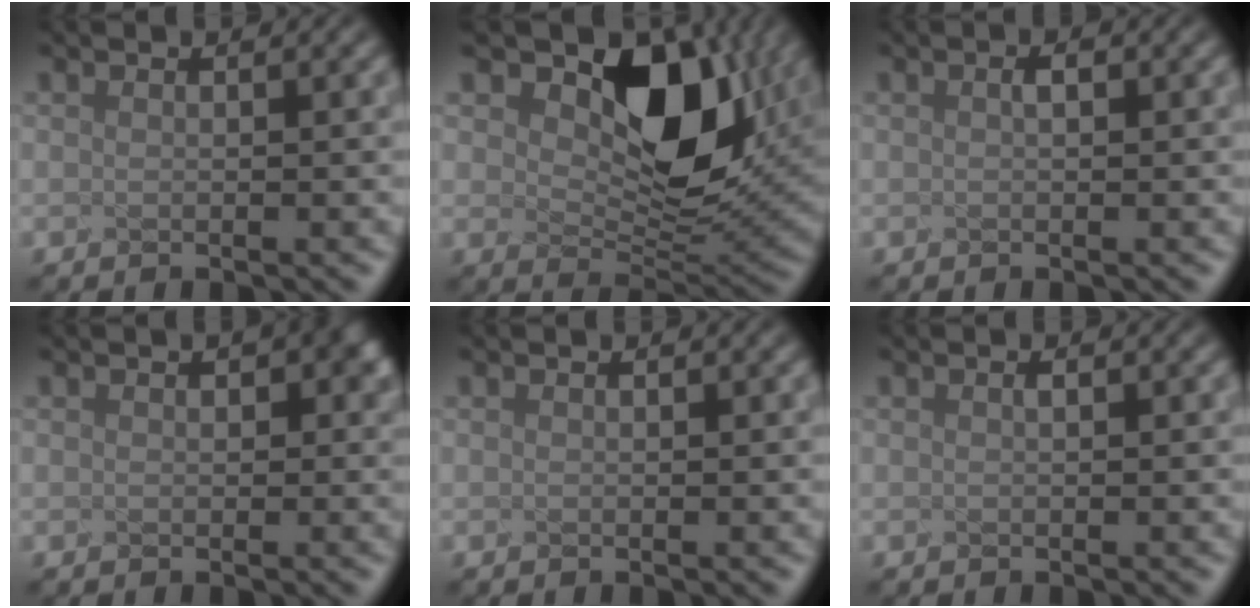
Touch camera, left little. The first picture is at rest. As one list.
[{"total": 5.7, "force": [1.8, 3.3, 4.3], "torque": [-0.093, -0.023, 0.065]}, {"total": 1.3, "force": [-1.0, -0.8, -0.3], "torque": [-0.022, -0.005, 0.018]}, {"total": 1.0, "force": [0.2, 0.2, 1.0], "torque": [-0.031, -0.003, 0.040]}, {"total": 0.0}, {"total": 0.6, "force": [-0.5, -0.3, -0.1], "torque": [-0.009, -0.010, 0.007]}]